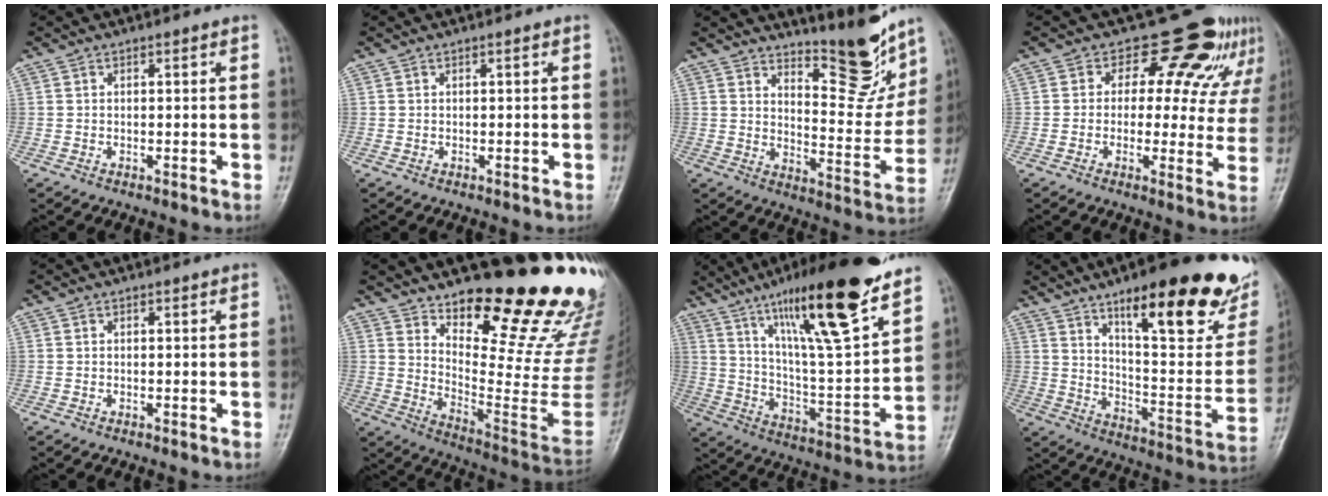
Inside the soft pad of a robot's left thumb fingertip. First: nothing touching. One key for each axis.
{"total": 0.0}
{"total": 12.7, "fx": 10.5, "fy": 3.3, "fz": 6.2, "tx": -0.050, "ty": -0.087, "tz": 0.165}
{"total": 14.6, "fx": 10.2, "fy": 8.1, "fz": 6.7, "tx": -0.023, "ty": -0.041, "tz": 0.105}
{"total": 0.0}
{"total": 25.9, "fx": 18.7, "fy": 7.1, "fz": 16.5, "tx": -0.197, "ty": -0.152, "tz": 0.273}
{"total": 26.0, "fx": 17.2, "fy": 4.1, "fz": 19.0, "tx": -0.286, "ty": -0.065, "tz": 0.287}
{"total": 30.7, "fx": 17.8, "fy": 8.8, "fz": 23.4, "tx": -0.277, "ty": -0.063, "tz": 0.268}